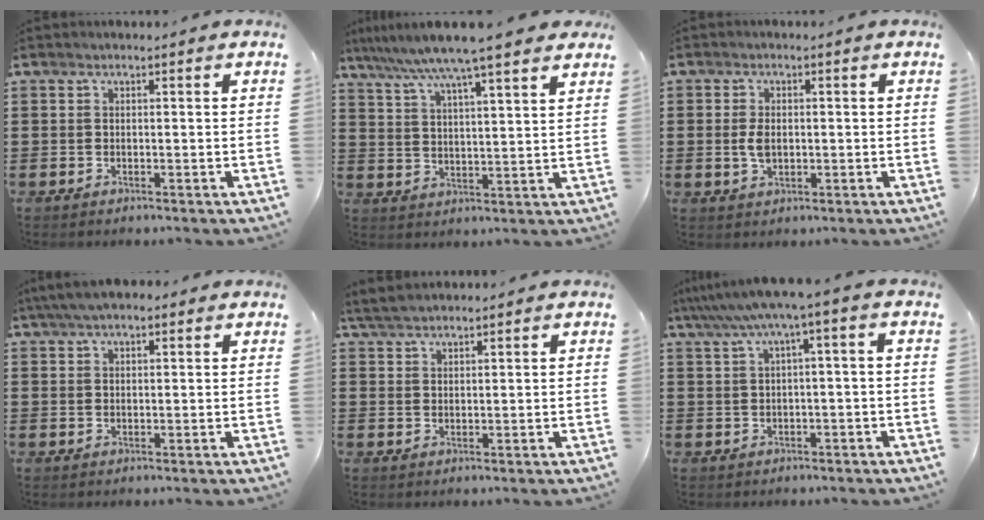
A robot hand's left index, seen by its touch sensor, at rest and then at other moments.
{"total": 7.8, "force": [6.7, -0.4, 4.0], "torque": [-0.099, -0.030, 0.115]}
{"total": 3.3, "force": [0.0, 1.9, 2.7], "torque": [-0.068, -0.001, -0.005]}
{"total": 3.3, "force": [2.4, 1.2, 2.0], "torque": [-0.045, 0.007, 0.044]}
{"total": 3.3, "force": [3.0, 0.7, 1.2], "torque": [-0.032, 0.001, 0.057]}
{"total": 4.3, "force": [1.1, 0.0, 4.2], "torque": [-0.082, -0.009, 0.016]}